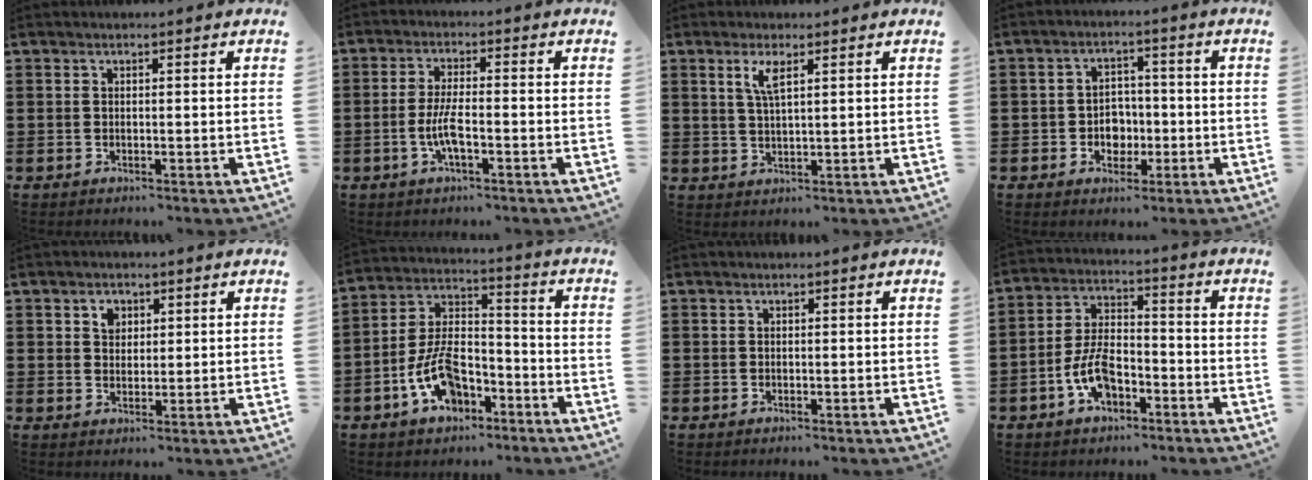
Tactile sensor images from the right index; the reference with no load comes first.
{"total": 5.1, "force": [-1.5, 1.3, 4.6], "torque": [-0.108, -0.004, -0.037]}
{"total": 3.5, "force": [1.8, 0.8, 2.9], "torque": [-0.063, 0.005, 0.029]}
{"total": 4.0, "force": [-1.1, 3.5, 1.7], "torque": [-0.032, 0.004, -0.024]}
{"total": 2.5, "force": [1.2, 1.9, 1.1], "torque": [-0.028, 0.008, 0.022]}
{"total": 9.6, "force": [-5.0, 5.3, 6.3], "torque": [-0.142, 0.012, -0.094]}
{"total": 0.0}
{"total": 7.3, "force": [-3.3, 3.7, 5.3], "torque": [-0.121, 0.005, -0.068]}